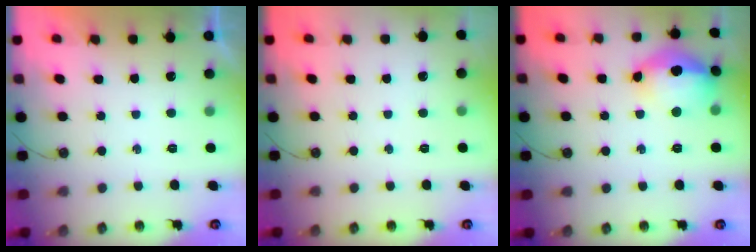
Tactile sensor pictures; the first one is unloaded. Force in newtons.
{"total": 0.0}
{"total": 15.7, "press": 15.5, "slide": 2.2}